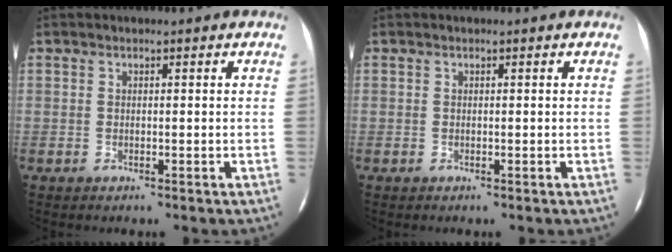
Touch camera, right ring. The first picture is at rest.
{"total": 0.0}